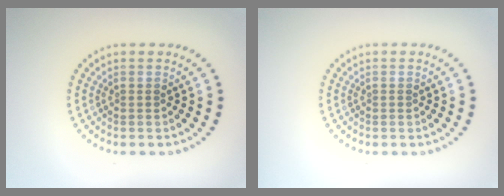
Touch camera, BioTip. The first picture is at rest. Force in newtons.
{"total": 0.0}